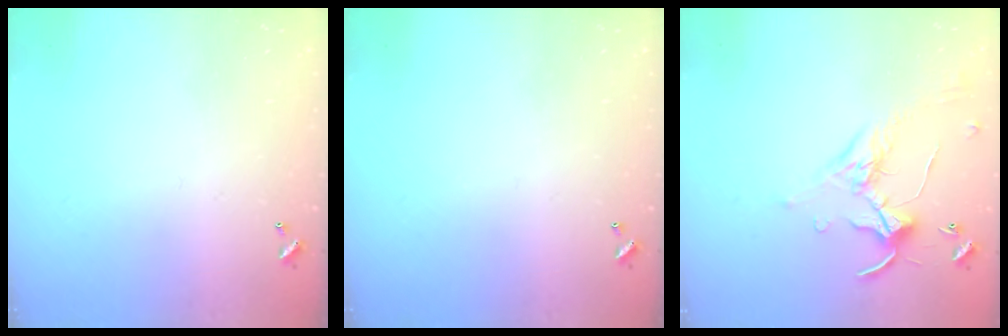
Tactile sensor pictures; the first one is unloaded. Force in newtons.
{"total": 0.0}
{"total": 0.7, "press": 0.6, "slide": 0.4}